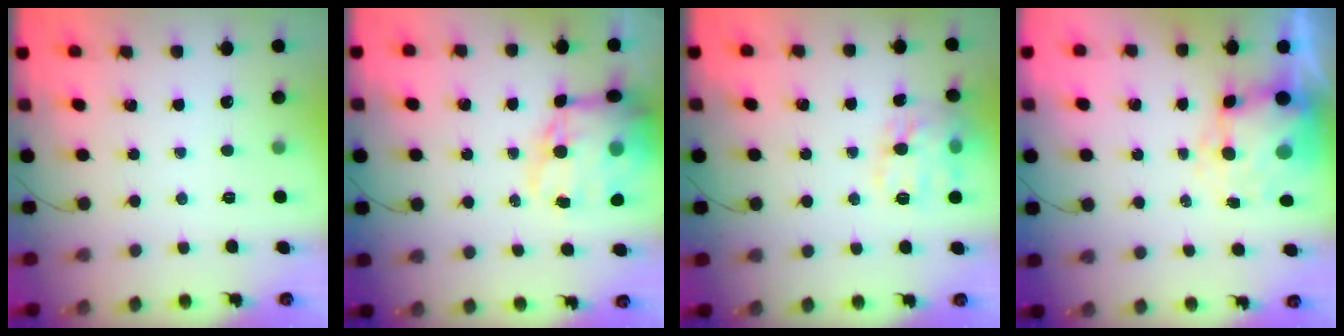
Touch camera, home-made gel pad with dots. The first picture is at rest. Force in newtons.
{"total": 18.3, "press": 17.8, "slide": 4.2}
{"total": 13.9, "press": 13.8, "slide": 1.0}
{"total": 8.6, "press": 8.4, "slide": 2.0}